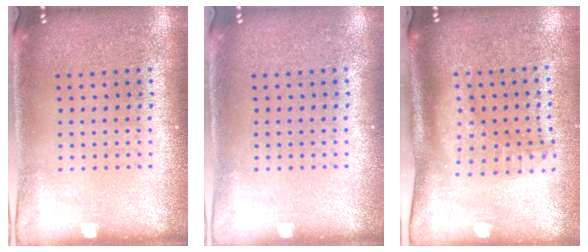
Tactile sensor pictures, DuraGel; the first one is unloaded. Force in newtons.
{"total": 0.0}
{"total": 2.0, "press": 1.5, "slide": 1.3}